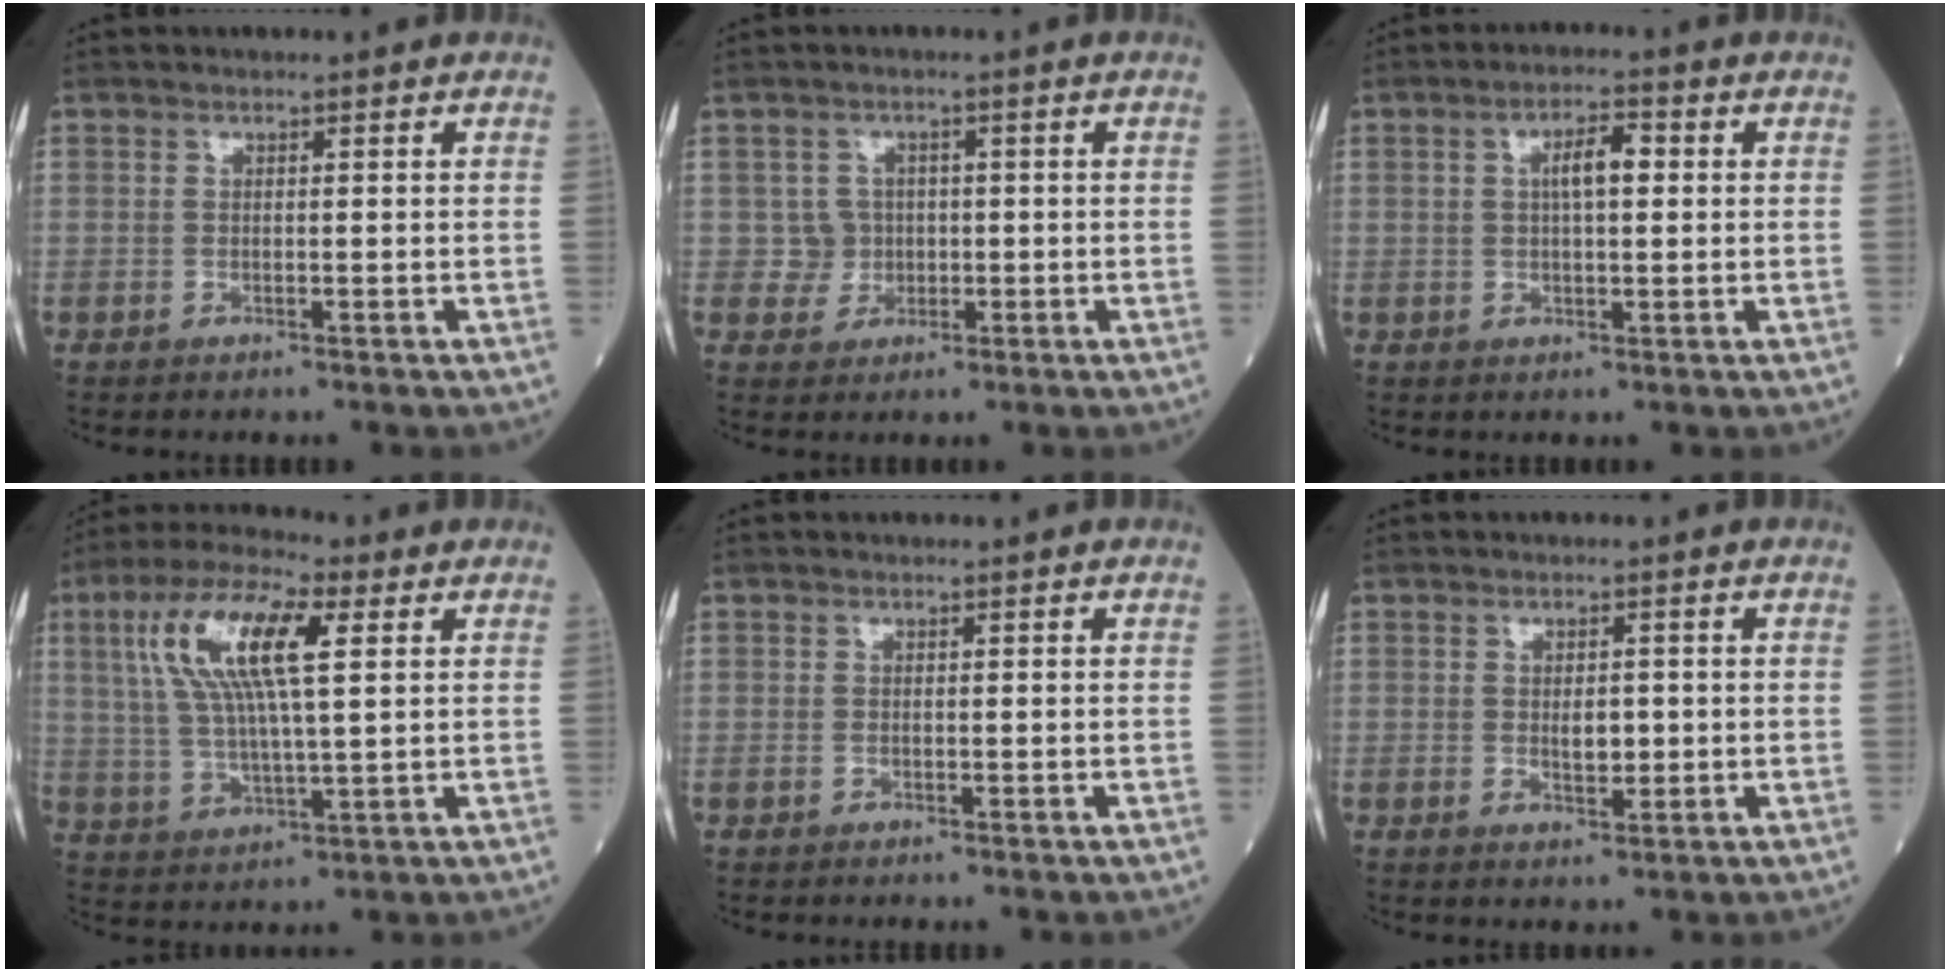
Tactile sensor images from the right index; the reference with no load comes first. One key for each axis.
{"total": 3.2, "fx": 0.0, "fy": 3.2, "fz": 0.1, "tx": 0.007, "ty": 0.008, "tz": 0.002}
{"total": 4.6, "fx": 1.0, "fy": 1.4, "fz": 4.3, "tx": -0.074, "ty": 0.011, "tz": 0.015}
{"total": 13.3, "fx": 4.1, "fy": 2.8, "fz": 12.3, "tx": -0.254, "ty": 0.021, "tz": 0.075}
{"total": 0.0}
{"total": 2.6, "fx": 0.0, "fy": 1.2, "fz": 2.2, "tx": -0.032, "ty": -0.001, "tz": 0.002}